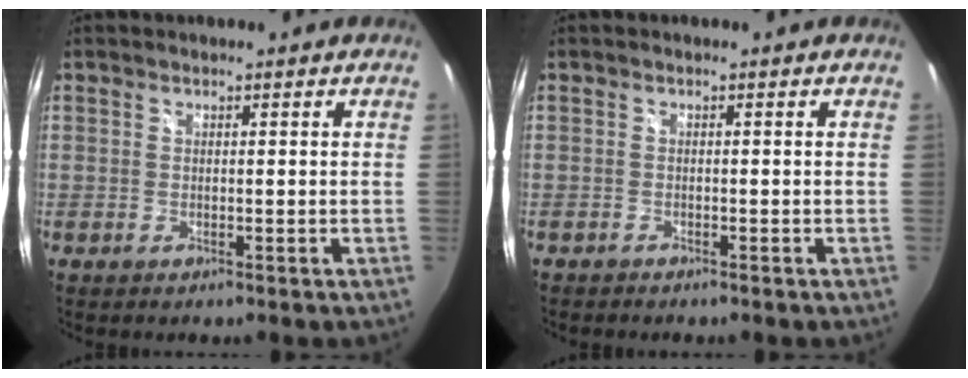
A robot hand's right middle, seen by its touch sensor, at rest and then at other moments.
{"total": 0.7, "force": [-0.6, 0.2, -0.1], "torque": [-0.002, 0.000, -0.014]}